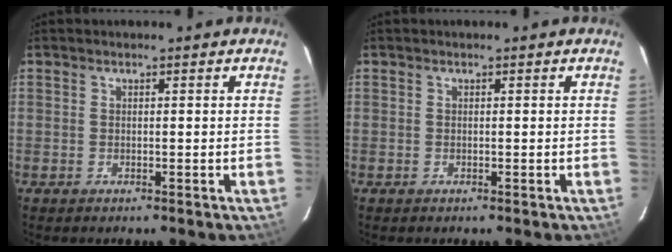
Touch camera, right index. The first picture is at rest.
{"total": 0.0}